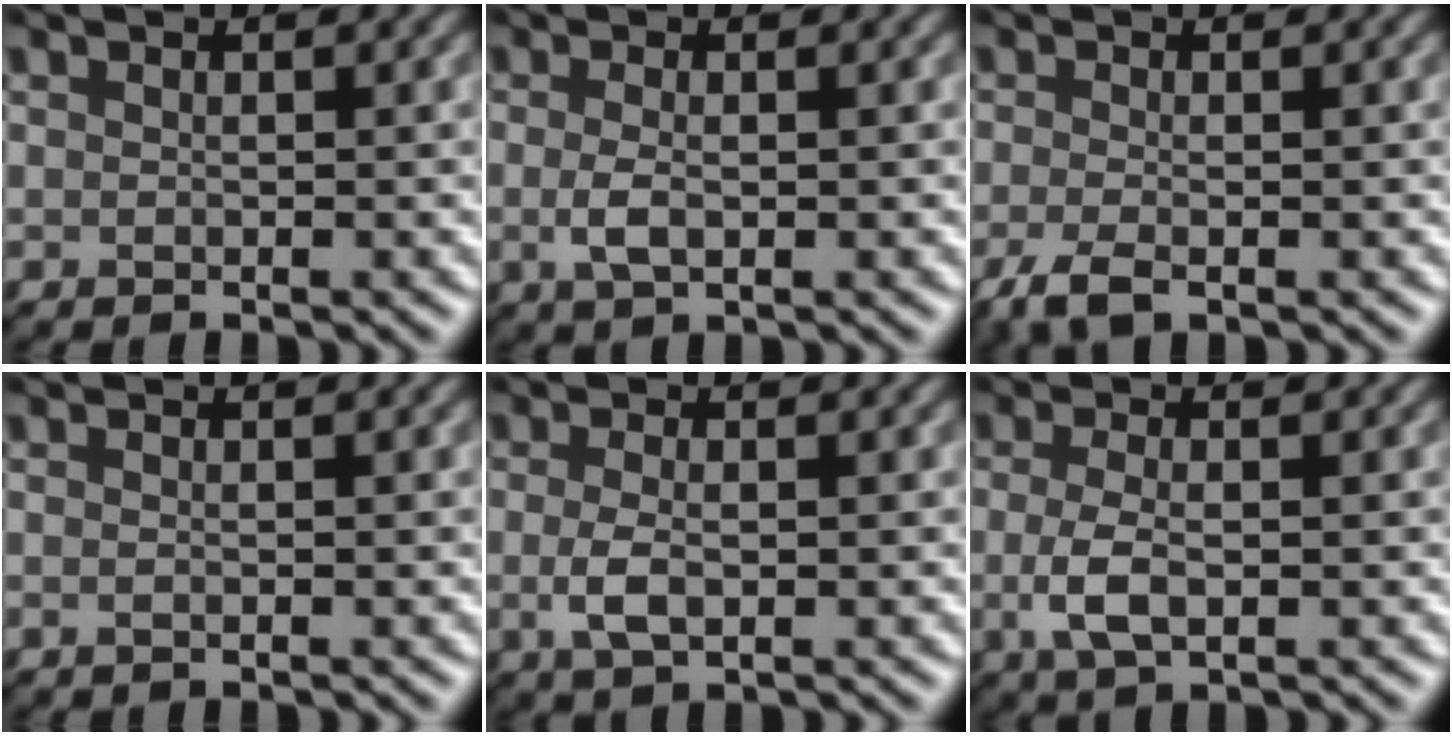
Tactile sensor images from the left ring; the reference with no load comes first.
{"total": 1.9, "force": [-0.7, 0.5, 1.7], "torque": [-0.037, -0.001, -0.006]}
{"total": 2.6, "force": [-1.4, 0.5, 2.2], "torque": [-0.055, -0.001, -0.019]}
{"total": 1.0, "force": [0.3, 0.4, 0.8], "torque": [-0.001, 0.000, -0.012]}
{"total": 2.2, "force": [-0.8, 0.5, 2.0], "torque": [-0.046, -0.002, -0.006]}
{"total": 2.8, "force": [-1.2, 0.7, 2.4], "torque": [-0.058, -0.002, -0.011]}